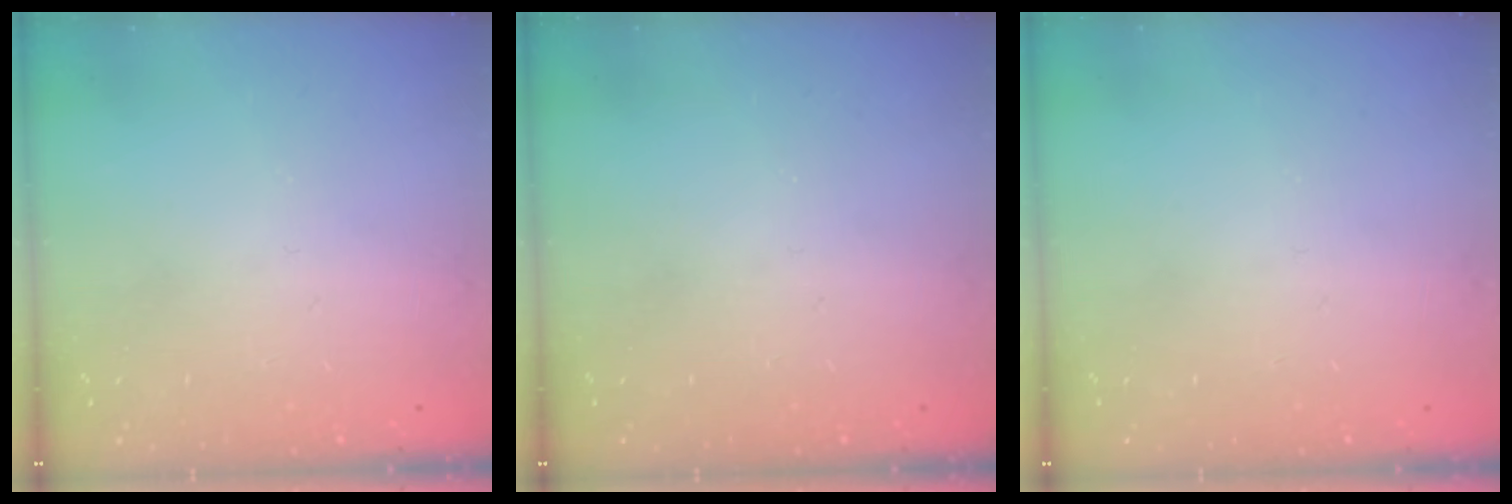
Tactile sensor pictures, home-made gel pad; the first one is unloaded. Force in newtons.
{"total": 0.0}
{"total": 0.0}